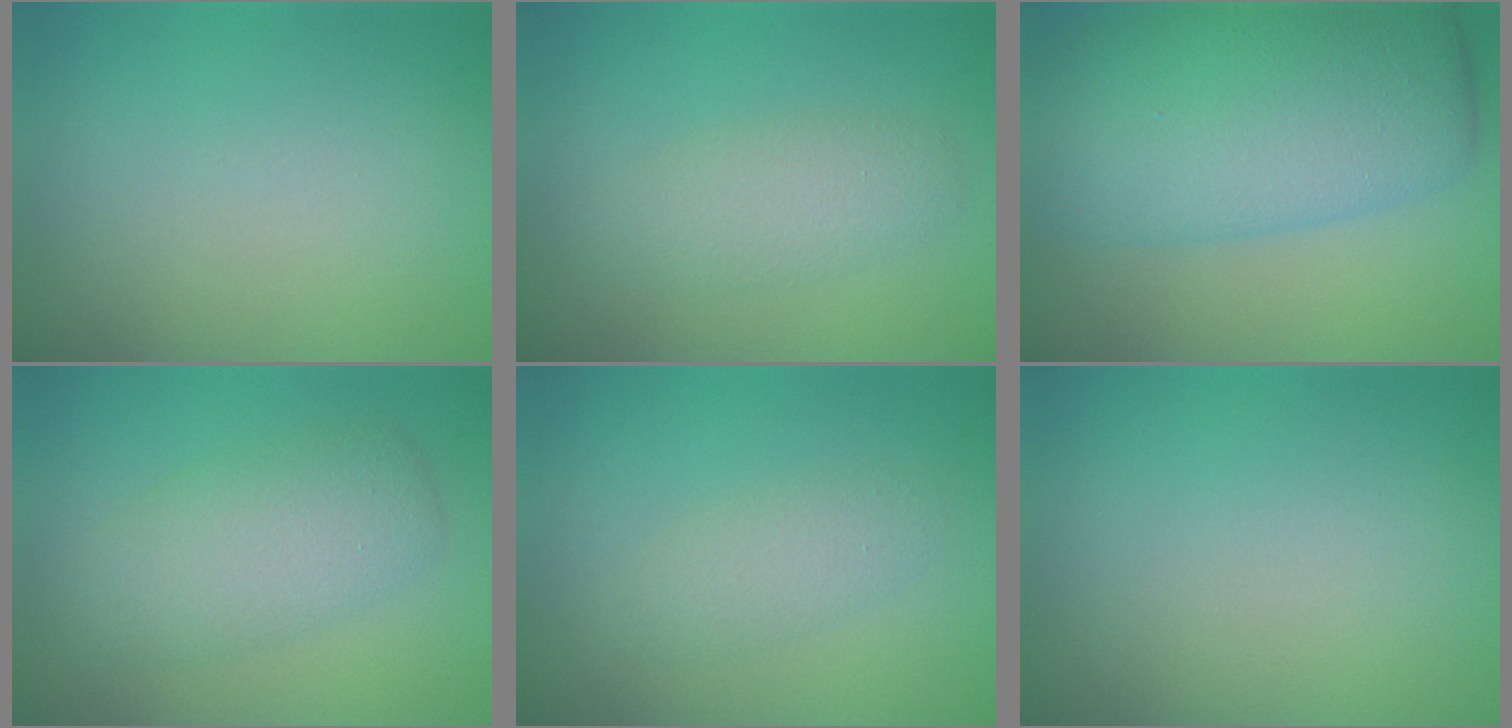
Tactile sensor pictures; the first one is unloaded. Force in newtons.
{"total": 2.7, "press": 2.7, "slide": 0.2}
{"total": 11.2, "press": 11.2, "slide": 0.3}
{"total": 4.3, "press": 4.3, "slide": 0.2}
{"total": 1.9, "press": 1.9, "slide": 0.1}
{"total": 0.0}